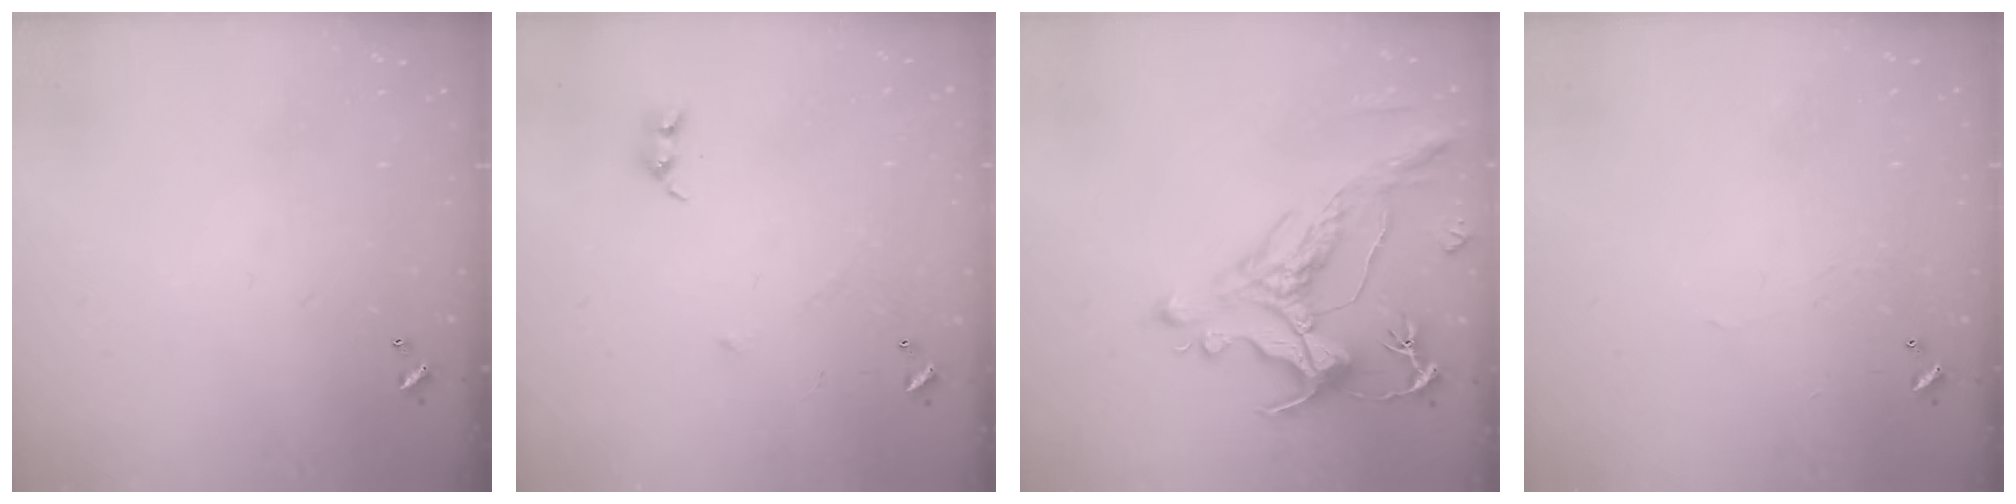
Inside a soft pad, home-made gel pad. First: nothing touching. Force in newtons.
{"total": 4.8, "press": 4.7, "slide": 0.8}
{"total": 1.7, "press": 0.9, "slide": 1.4}
{"total": 0.9, "press": 0.7, "slide": 0.4}